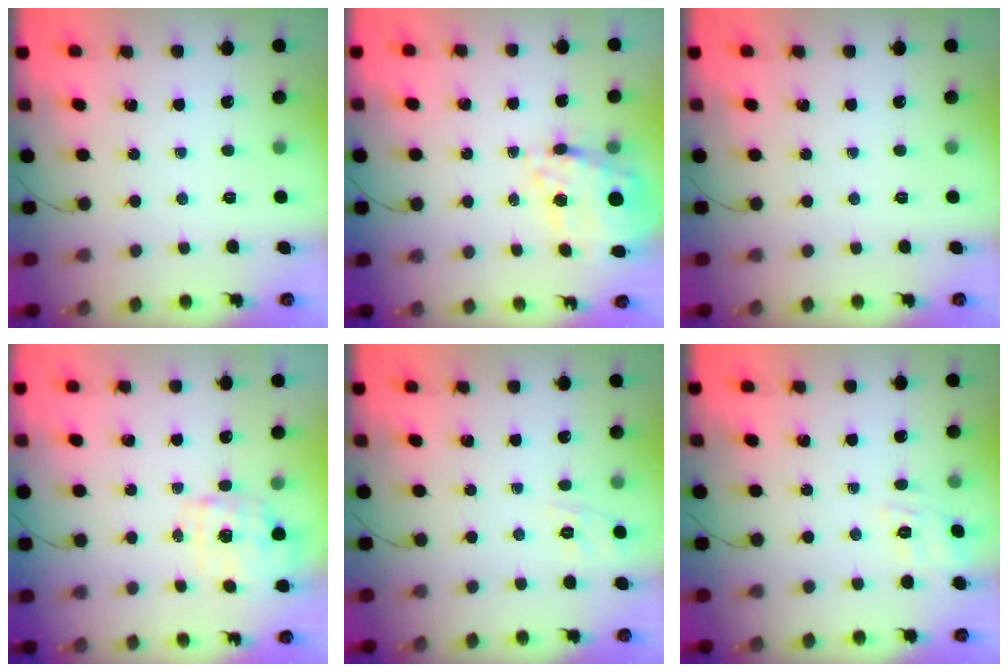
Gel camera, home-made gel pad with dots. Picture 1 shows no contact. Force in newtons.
{"total": 16.3, "press": 15.9, "slide": 3.6}
{"total": 0.0}
{"total": 1.7, "press": 1.6, "slide": 0.5}
{"total": 1.7, "press": 0.4, "slide": 1.6}
{"total": 4.7, "press": 4.3, "slide": 1.9}